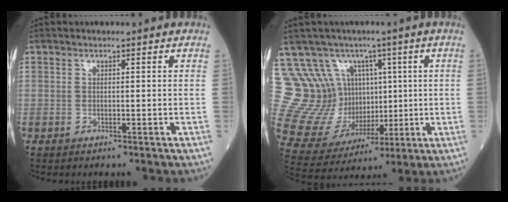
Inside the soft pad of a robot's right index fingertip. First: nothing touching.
{"total": 12.7, "force": [4.5, 11.2, 4.0], "torque": [-0.098, 0.052, 0.113]}